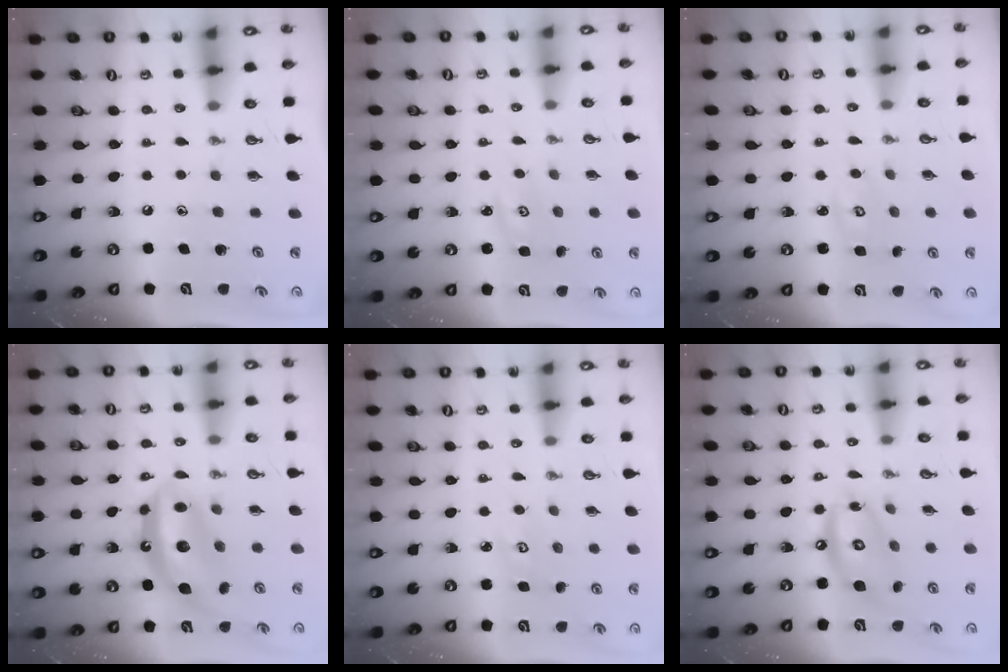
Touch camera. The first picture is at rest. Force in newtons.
{"total": 2.8, "press": 2.8, "slide": 0.3}
{"total": 2.7, "press": 2.7, "slide": 0.3}
{"total": 12.1, "press": 12.0, "slide": 1.1}
{"total": 3.4, "press": 3.4, "slide": 0.3}
{"total": 12.3, "press": 12.3, "slide": 1.1}